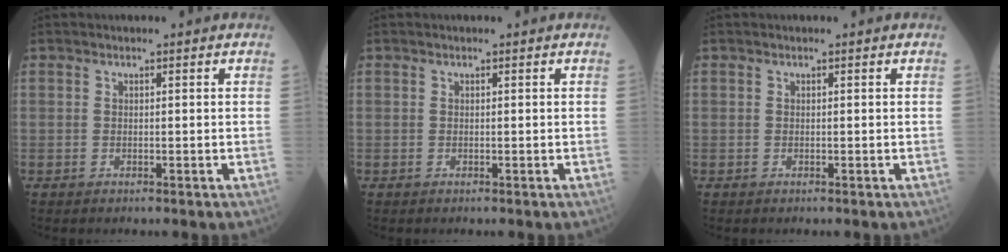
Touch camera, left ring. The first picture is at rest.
{"total": 0.0}
{"total": 0.0}